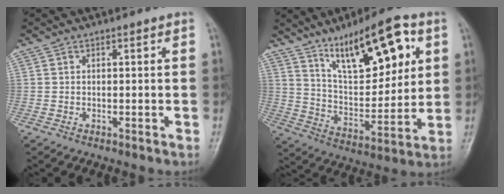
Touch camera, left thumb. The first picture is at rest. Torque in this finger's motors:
{"motor_torque": [0.60, 0.62, 1.64, -1.13, 0.27]}